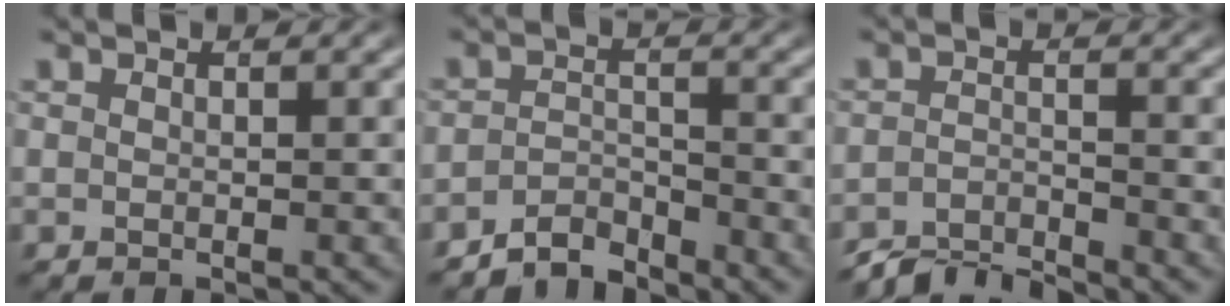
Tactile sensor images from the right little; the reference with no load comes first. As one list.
[{"total": 3.9, "force": [-3.6, 1.1, 1.0], "torque": [-0.013, -0.012, -0.061]}, {"total": 4.4, "force": [-4.3, 0.6, 0.8], "torque": [-0.012, -0.012, -0.072]}]